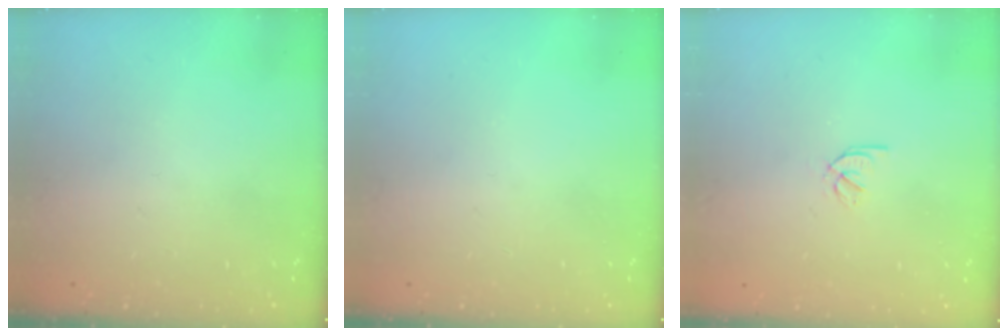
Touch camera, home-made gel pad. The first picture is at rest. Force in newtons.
{"total": 0.0}
{"total": 1.9, "press": 1.9, "slide": 0.3}